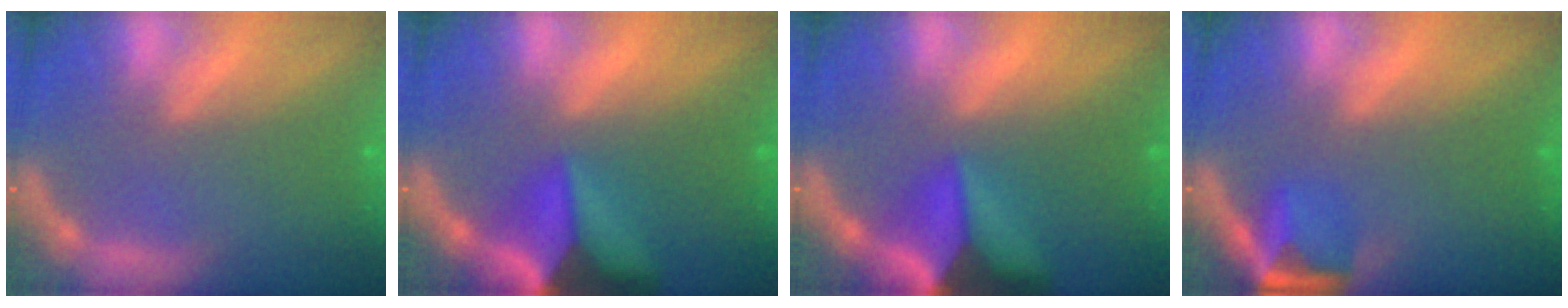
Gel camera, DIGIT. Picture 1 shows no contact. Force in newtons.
{"total": 9.9}
{"total": 9.9}
{"total": 3.9}